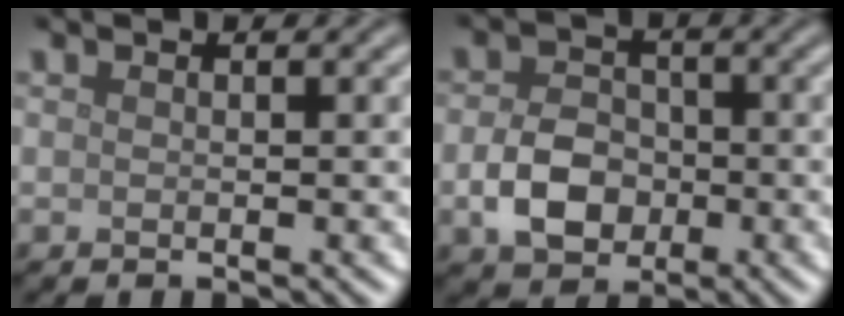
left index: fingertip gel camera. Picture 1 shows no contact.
{"total": 4.6, "force": [-1.2, 3.4, 2.8], "torque": [-0.052, 0.000, -0.027]}